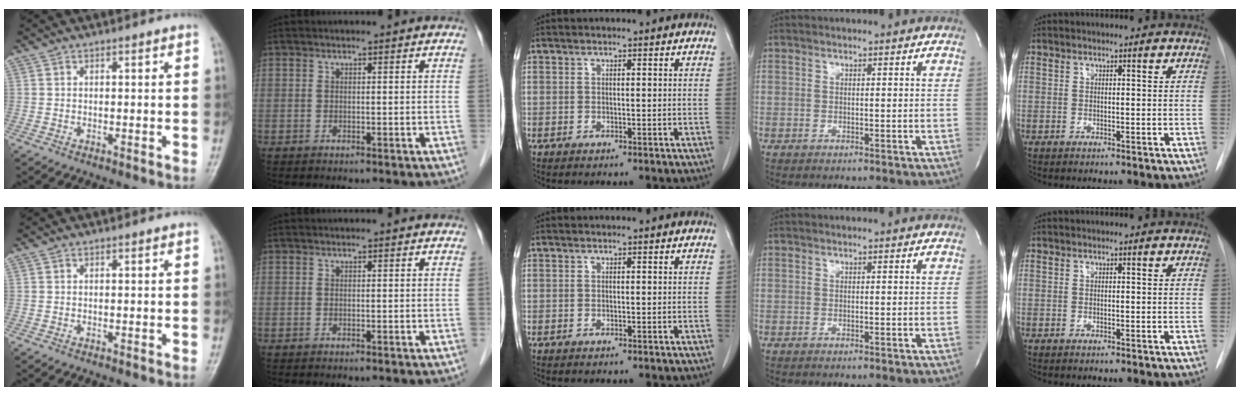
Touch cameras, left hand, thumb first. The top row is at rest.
{}